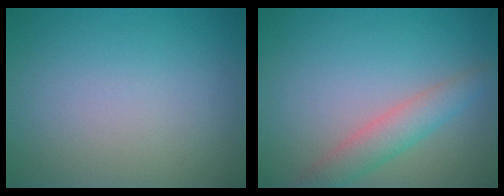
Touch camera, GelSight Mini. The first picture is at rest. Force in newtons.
{"total": 3.2, "press": 3.2, "slide": 0.1}